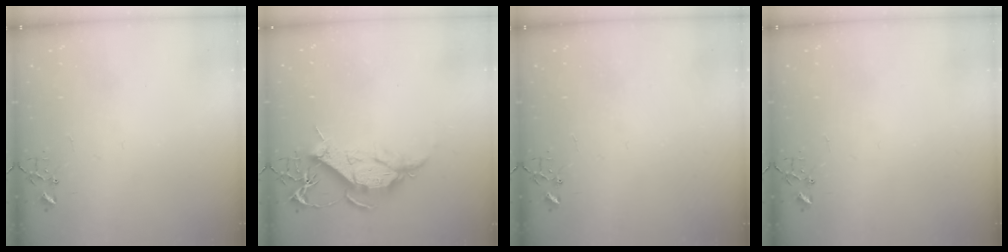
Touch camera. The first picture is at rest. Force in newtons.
{"total": 12.5, "press": 12.4, "slide": 1.3}
{"total": 0.0}
{"total": 0.0}